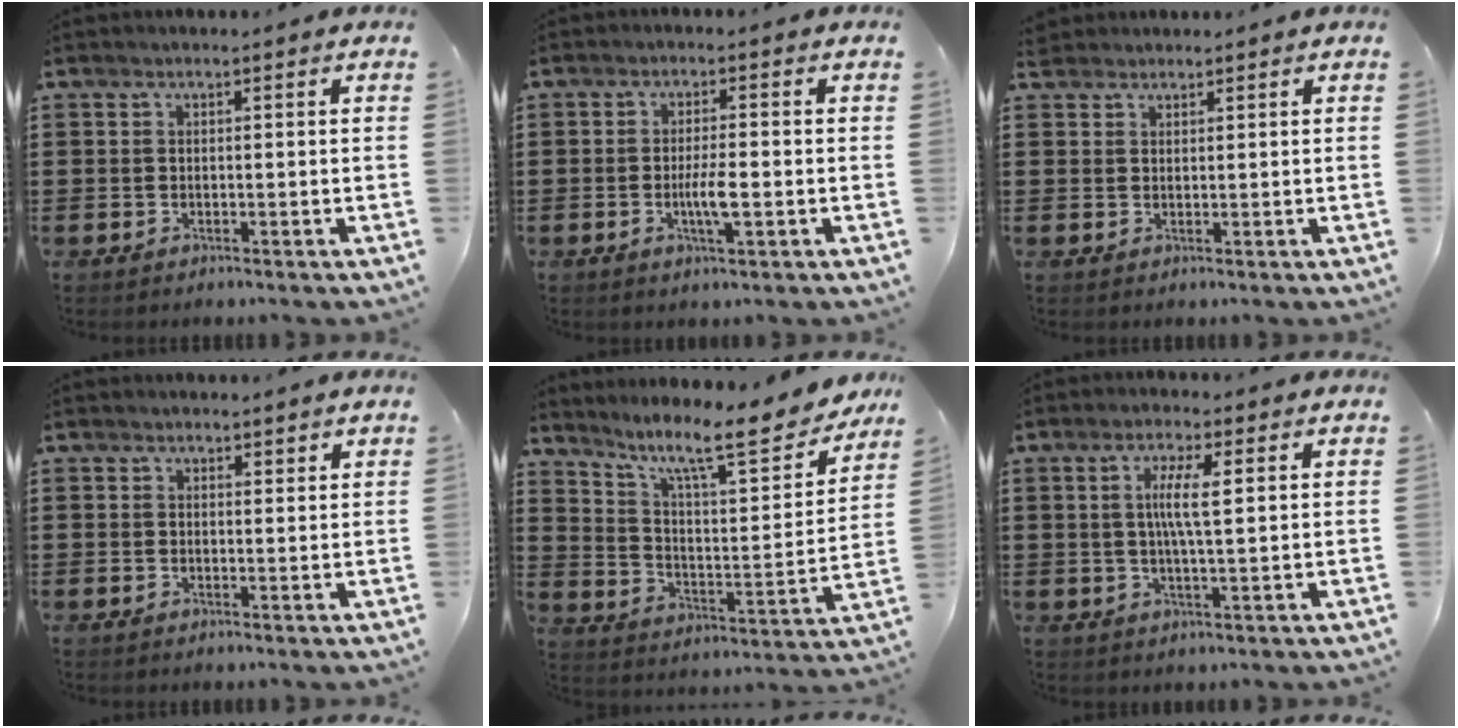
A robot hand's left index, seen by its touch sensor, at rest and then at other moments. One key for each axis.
{"total": 4.0, "fx": -0.8, "fy": 0.7, "fz": 3.9, "tx": -0.074, "ty": -0.001, "tz": -0.018}
{"total": 1.8, "fx": 1.6, "fy": 0.9, "fz": -0.1, "tx": -0.005, "ty": 0.005, "tz": 0.032}
{"total": 1.3, "fx": 1.2, "fy": 0.5, "fz": 0.1, "tx": 0.003, "ty": -0.001, "tz": 0.023}
{"total": 11.6, "fx": 9.3, "fy": 1.7, "fz": 6.8, "tx": -0.141, "ty": -0.054, "tz": 0.151}
{"total": 5.4, "fx": 1.1, "fy": 0.8, "fz": 5.2, "tx": -0.102, "ty": 0.002, "tz": 0.016}